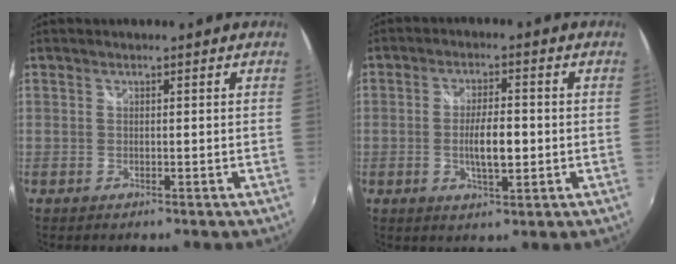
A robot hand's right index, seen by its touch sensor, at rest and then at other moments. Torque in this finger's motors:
{"motor_torque": [0.62, -0.26, 0.36, 0.10]}